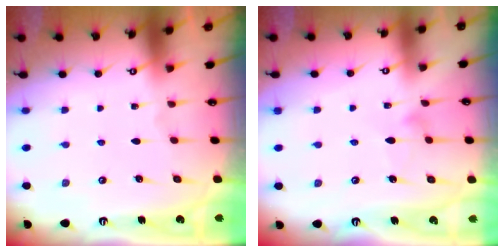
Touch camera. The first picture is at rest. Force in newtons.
{"total": 4.3, "press": 4.3, "slide": 0.1}